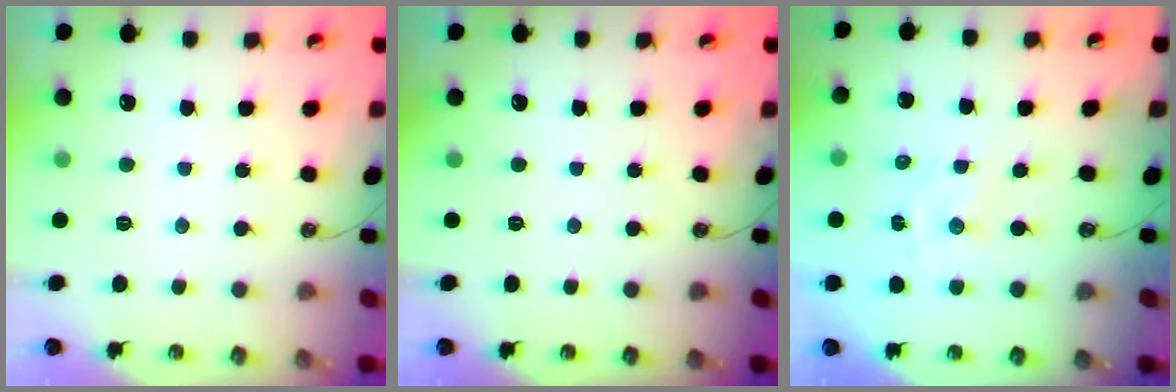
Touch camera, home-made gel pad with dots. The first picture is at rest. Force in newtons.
{"total": 0.0}
{"total": 1.6, "press": 1.6, "slide": 0.2}